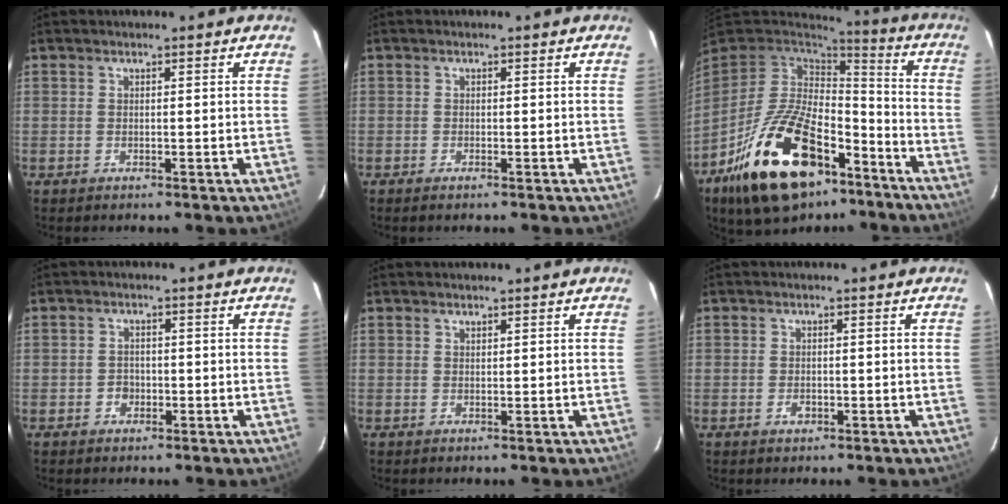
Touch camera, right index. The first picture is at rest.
{"total": 0.9, "force": [-0.8, 0.2, 0.4], "torque": [-0.010, -0.003, -0.016]}
{"total": 25.6, "force": [-14.3, 13.0, 16.8], "torque": [-0.332, -0.010, -0.225]}
{"total": 2.3, "force": [-0.9, 2.1, 0.5], "torque": [-0.010, 0.004, -0.013]}
{"total": 0.5, "force": [0.5, 0.2, 0.0], "torque": [0.000, 0.001, 0.010]}
{"total": 1.6, "force": [-0.7, 1.2, 0.9], "torque": [-0.016, 0.000, -0.011]}